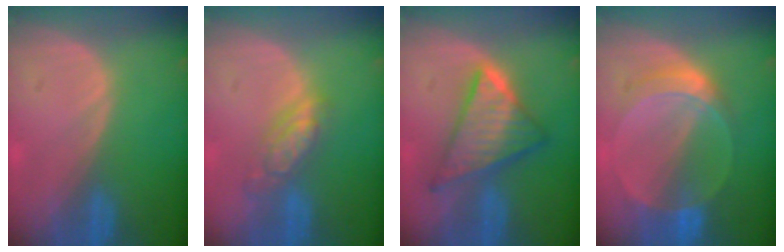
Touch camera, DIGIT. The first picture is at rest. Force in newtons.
{"total": 5.6, "press": 4.9, "slide": 2.7}
{"total": 9.2, "press": 9.1, "slide": 0.6}
{"total": 6.1, "press": 5.7, "slide": 2.2}